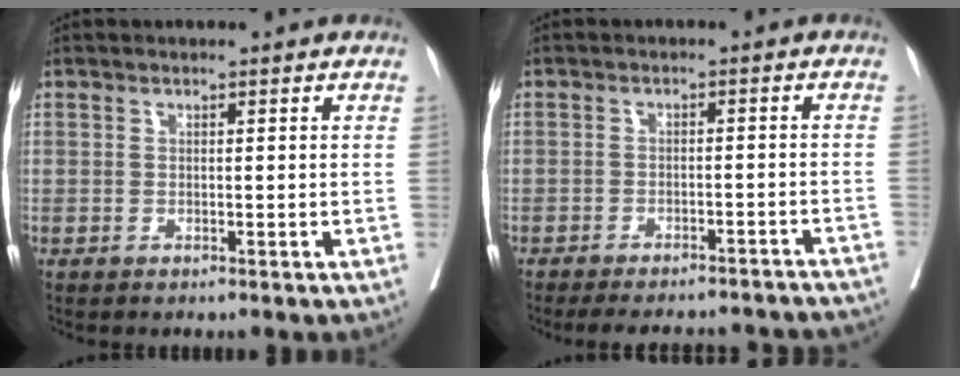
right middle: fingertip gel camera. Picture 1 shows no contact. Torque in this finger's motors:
{"motor_torque": [1.09, -1.05, 0.43, 0.07]}